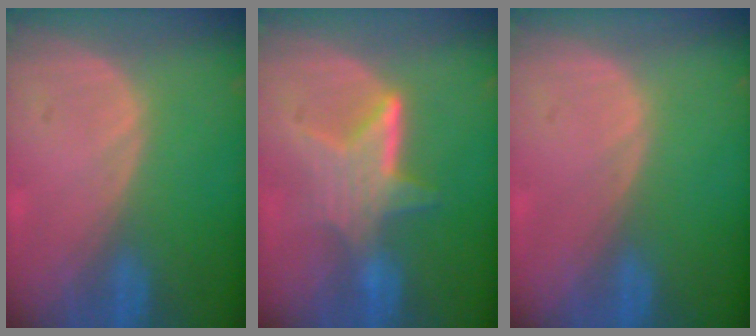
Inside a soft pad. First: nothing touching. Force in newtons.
{"total": 6.4, "press": 6.0, "slide": 2.3}
{"total": 0.0}